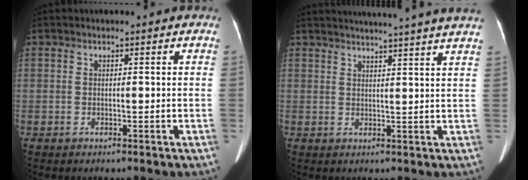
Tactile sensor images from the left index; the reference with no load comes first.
{"total": 16.4, "force": [14.9, -1.3, 6.7], "torque": [-0.109, -0.017, 0.181]}